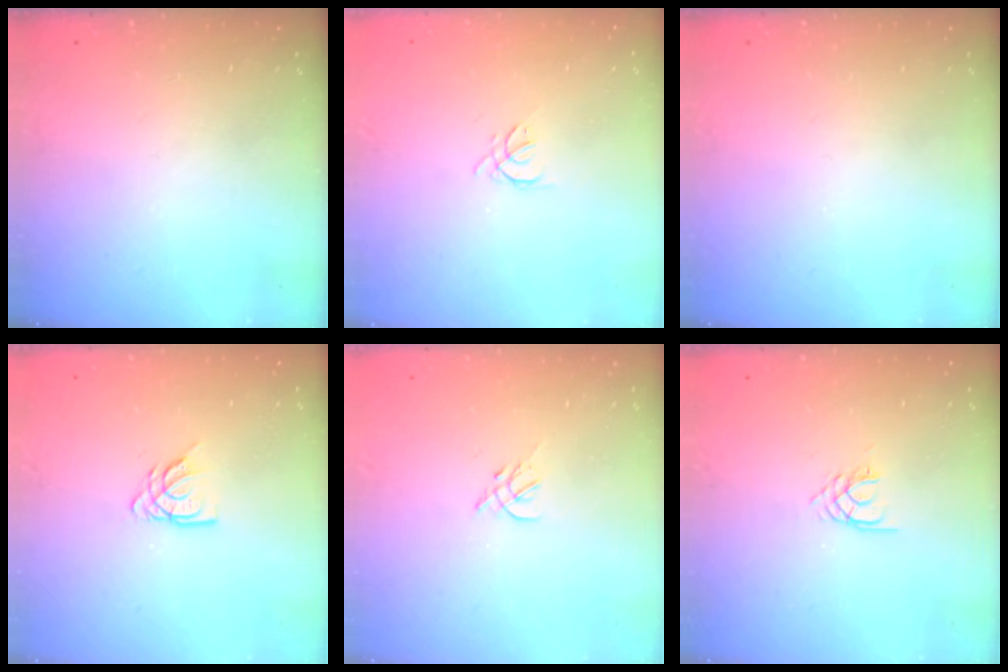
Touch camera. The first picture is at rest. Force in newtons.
{"total": 1.5, "press": 1.4, "slide": 0.6}
{"total": 0.0}
{"total": 5.3, "press": 5.3, "slide": 0.5}
{"total": 3.2, "press": 3.1, "slide": 0.7}
{"total": 1.9, "press": 1.9, "slide": 0.2}